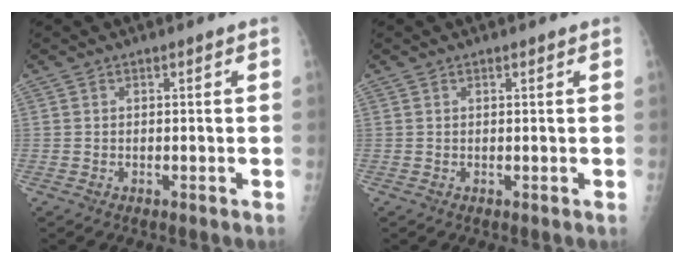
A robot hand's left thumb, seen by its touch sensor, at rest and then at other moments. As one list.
[{"total": 0.5, "force": [0.4, 0.2, 0.3], "torque": [-0.007, -0.001, 0.005]}]